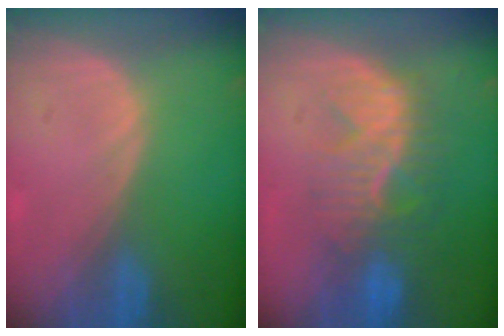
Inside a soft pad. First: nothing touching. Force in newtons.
{"total": 9.7, "press": 8.6, "slide": 4.4}